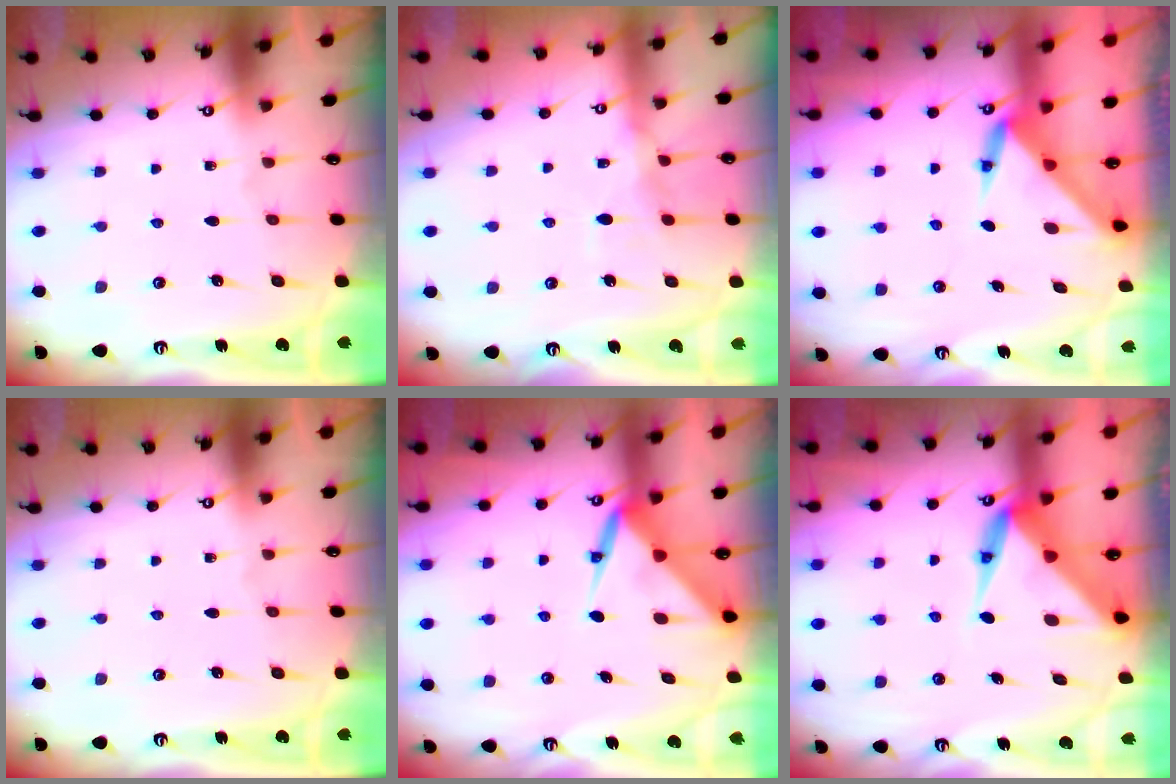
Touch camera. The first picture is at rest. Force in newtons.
{"total": 8.6, "press": 8.6, "slide": 0.8}
{"total": 3.4, "press": 3.4, "slide": 0.1}
{"total": 0.0}
{"total": 6.5, "press": 6.5, "slide": 0.8}
{"total": 8.1, "press": 8.1, "slide": 0.6}